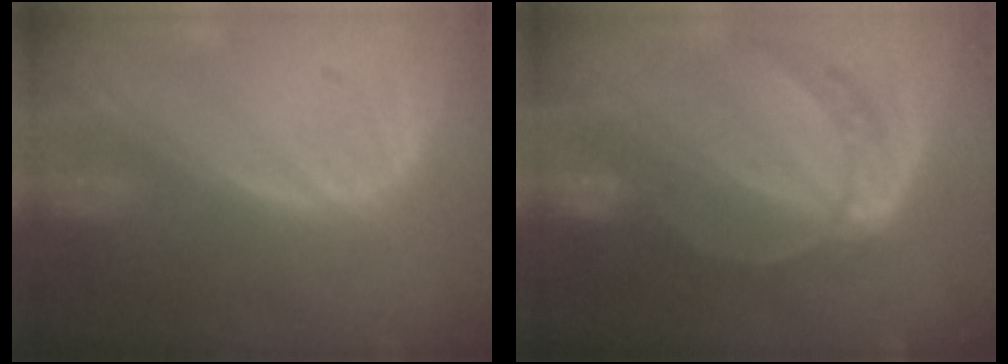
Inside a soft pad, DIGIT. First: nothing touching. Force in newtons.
{"total": 7.7, "press": 6.4, "slide": 4.4}